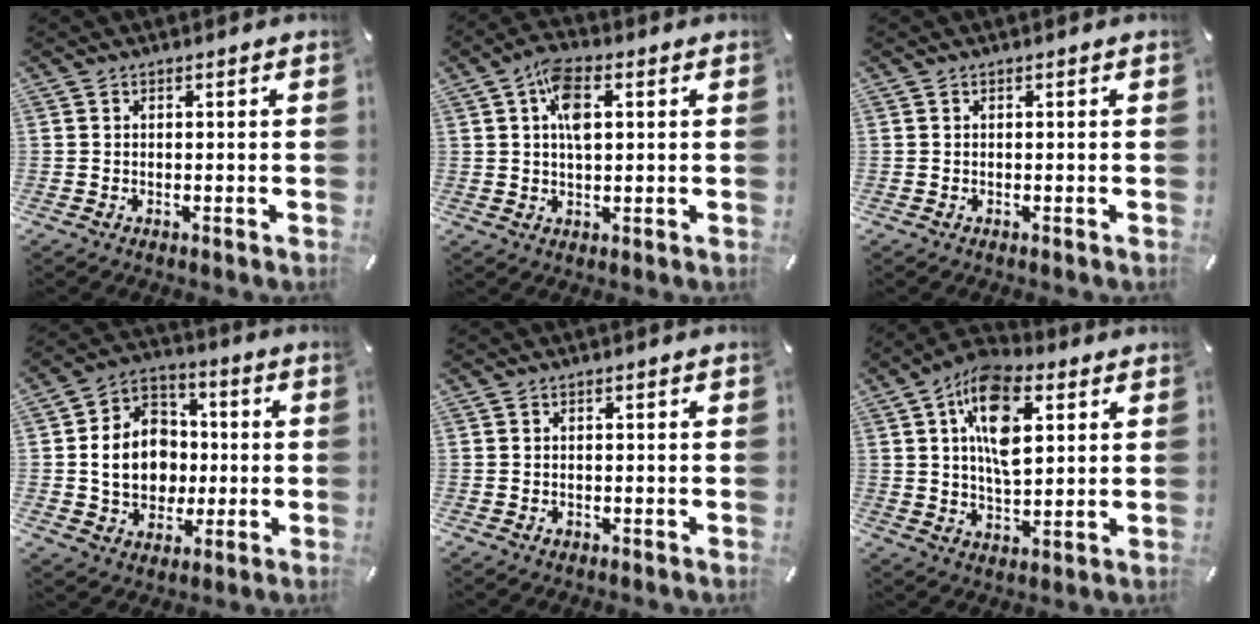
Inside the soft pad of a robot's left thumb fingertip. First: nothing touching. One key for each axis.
{"total": 7.1, "fx": 1.9, "fy": 3.8, "fz": 5.7, "tx": -0.095, "ty": 0.002, "tz": 0.029}
{"total": 0.0}
{"total": 13.3, "fx": -0.9, "fy": 11.5, "fz": 6.7, "tx": -0.147, "ty": 0.016, "tz": -0.011}
{"total": 0.7, "fx": -0.3, "fy": 0.5, "fz": 0.4, "tx": -0.007, "ty": 0.002, "tz": -0.007}
{"total": 14.6, "fx": 5.0, "fy": 8.1, "fz": 11.0, "tx": -0.196, "ty": -0.004, "tz": 0.086}